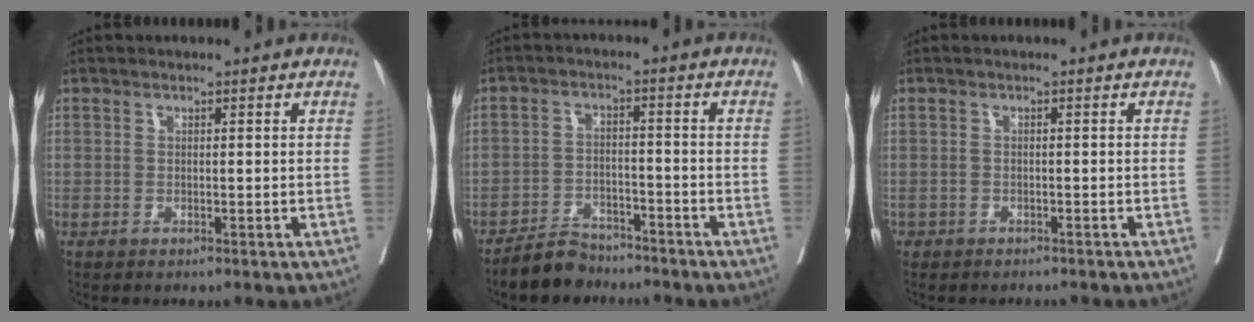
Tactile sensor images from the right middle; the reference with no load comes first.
{"total": 5.0, "force": [-4.6, 1.8, 0.6], "torque": [-0.013, -0.003, -0.083]}
{"total": 3.4, "force": [-2.9, 1.6, 0.6], "torque": [-0.010, 0.001, -0.037]}